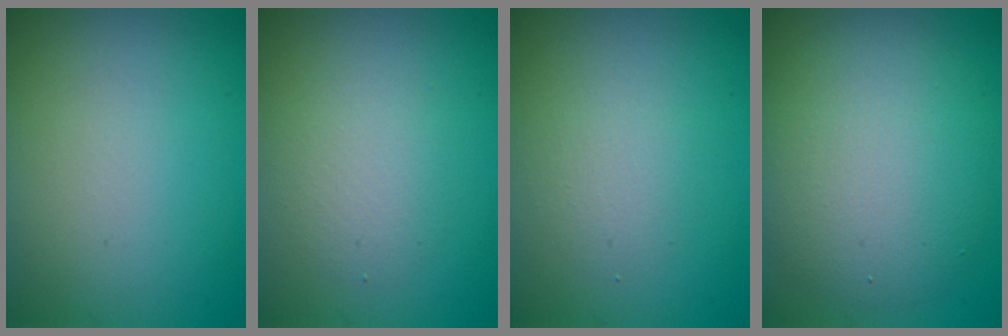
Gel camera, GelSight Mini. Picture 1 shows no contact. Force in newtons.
{"total": 2.6, "press": 2.6, "slide": 0.2}
{"total": 1.9, "press": 1.9, "slide": 0.2}
{"total": 6.9, "press": 6.9, "slide": 0.5}